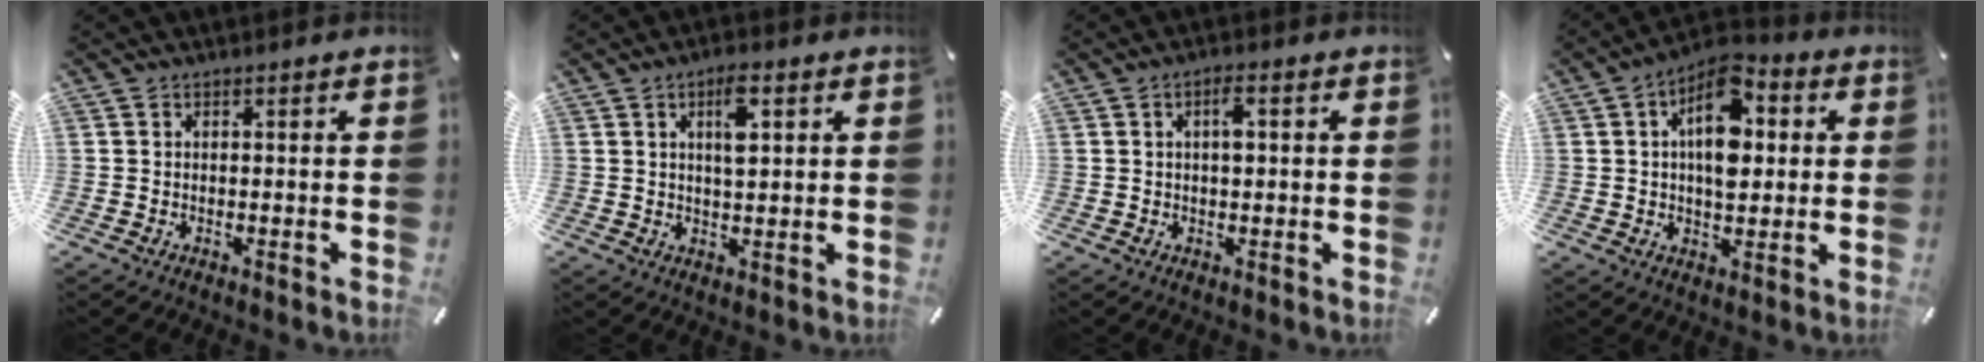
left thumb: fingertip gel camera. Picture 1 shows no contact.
{"total": 6.0, "force": [2.2, 2.0, 5.1], "torque": [-0.084, -0.003, 0.031]}
{"total": 3.2, "force": [0.7, 1.3, 2.9], "torque": [-0.043, 0.001, 0.006]}
{"total": 12.5, "force": [3.0, 7.6, 9.5], "torque": [-0.141, -0.007, 0.050]}